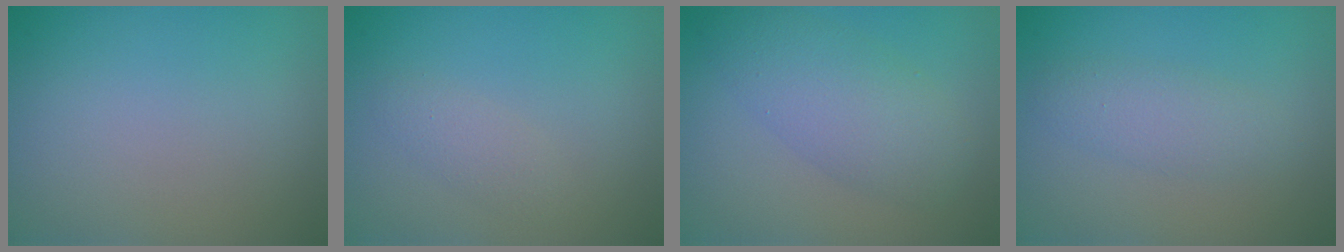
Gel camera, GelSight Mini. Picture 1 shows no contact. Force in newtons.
{"total": 1.4, "press": 1.4, "slide": 0.1}
{"total": 4.9, "press": 4.9, "slide": 0.0}
{"total": 2.3, "press": 2.3, "slide": 0.1}